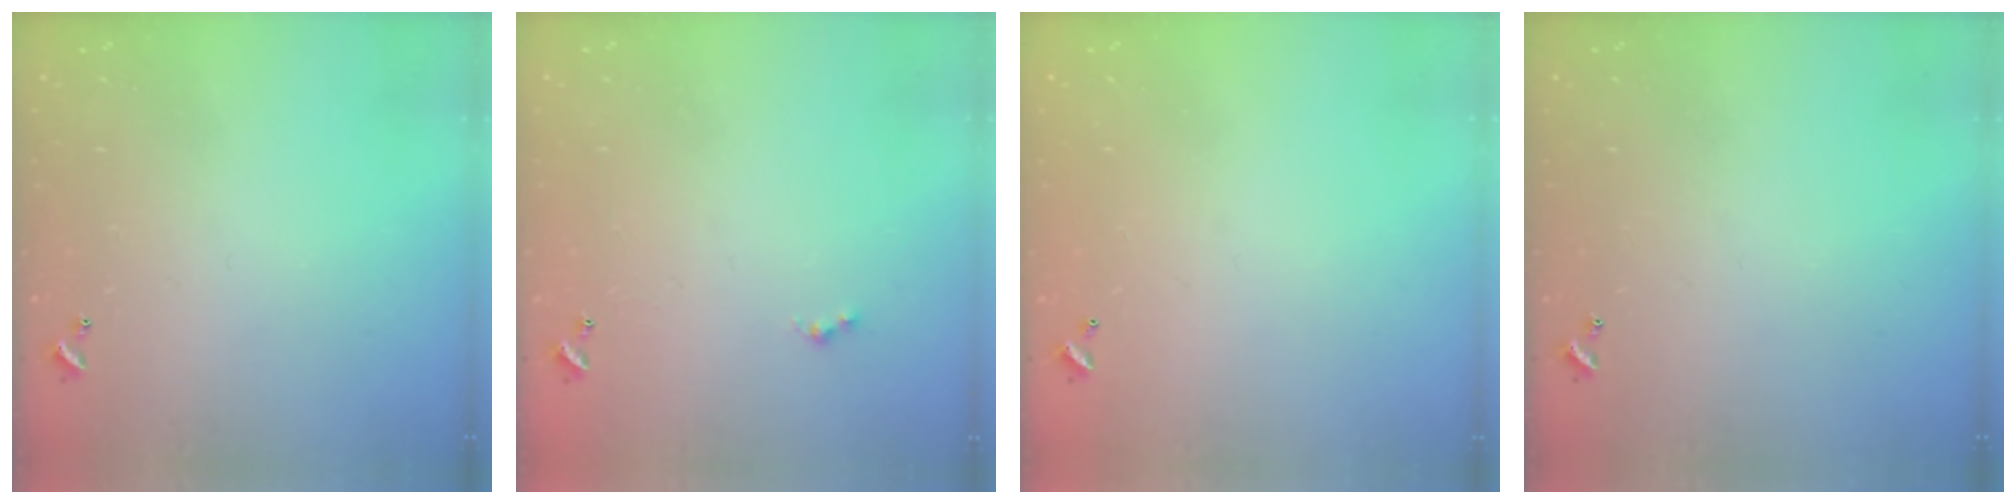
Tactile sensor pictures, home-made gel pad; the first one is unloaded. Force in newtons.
{"total": 0.8, "press": 0.5, "slide": 0.5}
{"total": 2.8, "press": 2.8, "slide": 0.1}
{"total": 0.0}